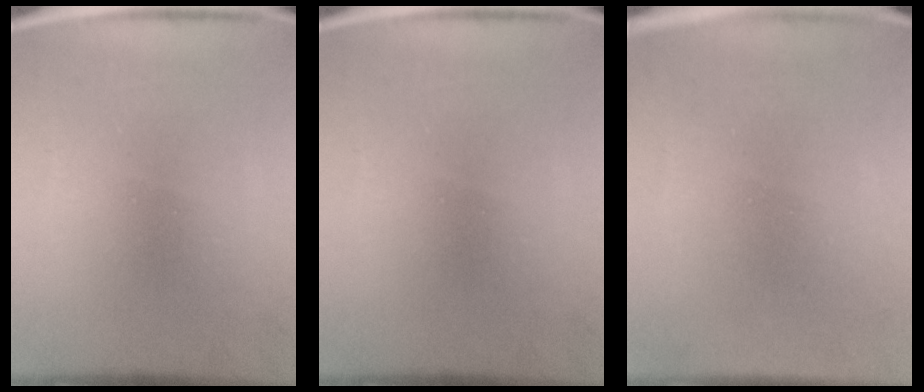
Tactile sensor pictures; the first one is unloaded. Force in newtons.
{"total": 0.0}
{"total": 1.1}